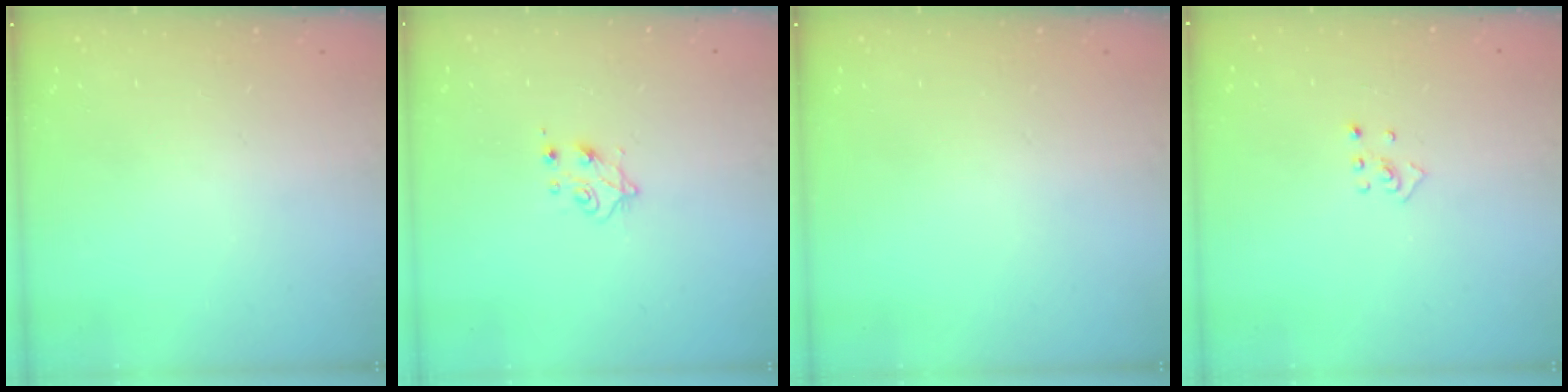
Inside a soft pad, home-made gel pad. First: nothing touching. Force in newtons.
{"total": 6.8, "press": 6.8, "slide": 0.6}
{"total": 0.0}
{"total": 3.3, "press": 3.2, "slide": 0.7}